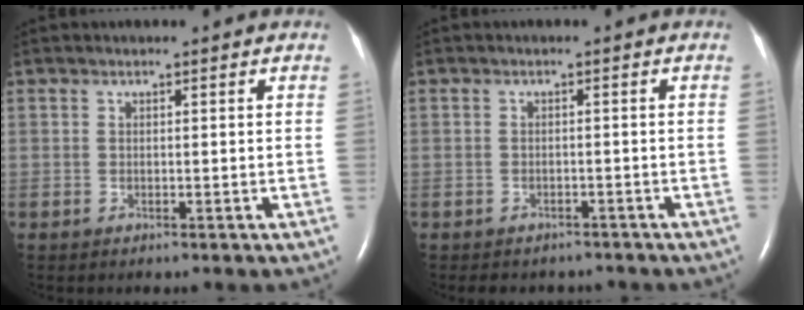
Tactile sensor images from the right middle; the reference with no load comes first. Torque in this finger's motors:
{"motor_torque": [0.46, -0.45, 0.02, 0.02]}